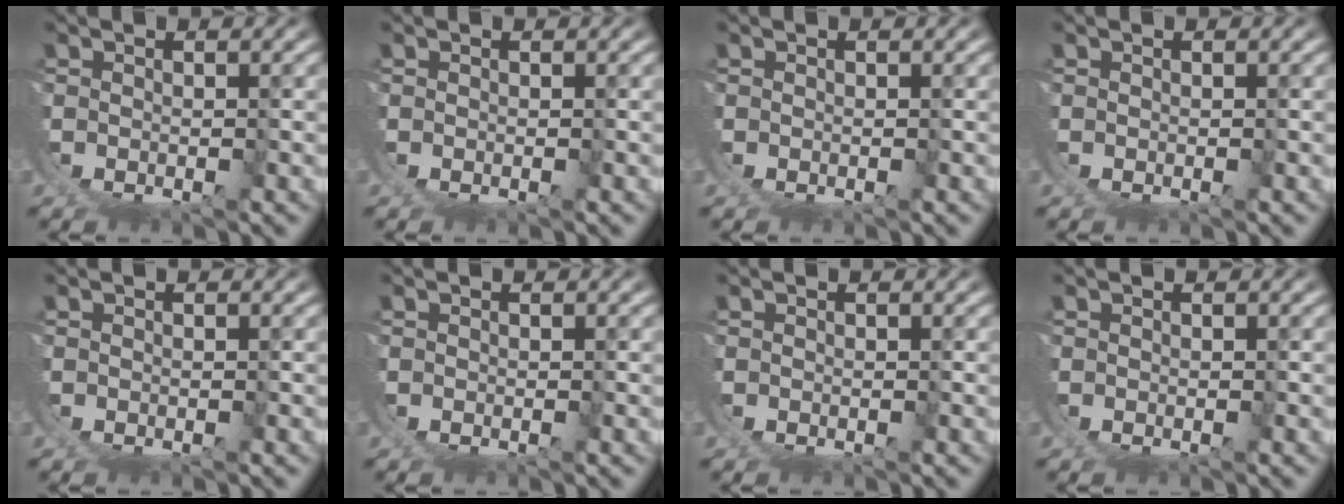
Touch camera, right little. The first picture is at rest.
{"total": 0.0}
{"total": 0.0}
{"total": 0.0}
{"total": 0.0}
{"total": 0.0}
{"total": 0.0}
{"total": 0.0}